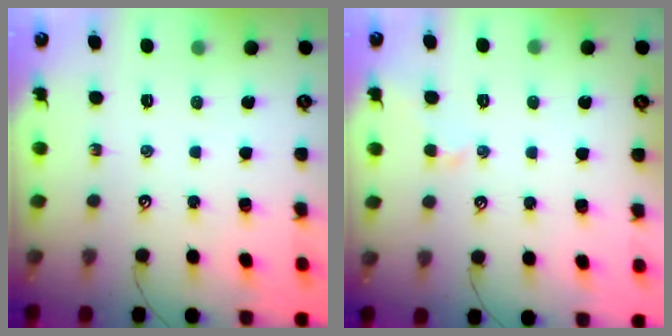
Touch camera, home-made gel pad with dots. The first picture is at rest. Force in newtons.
{"total": 0.8, "press": 0.7, "slide": 0.5}